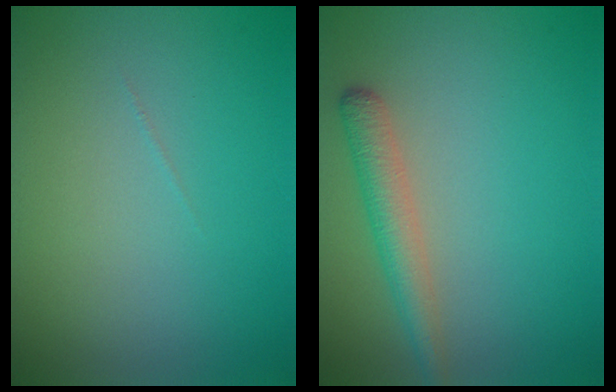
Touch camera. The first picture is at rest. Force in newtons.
{"total": 2.8, "press": 2.8, "slide": 0.2}